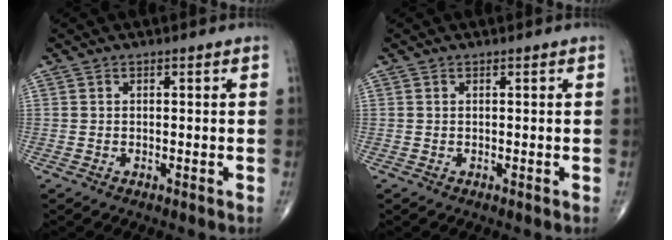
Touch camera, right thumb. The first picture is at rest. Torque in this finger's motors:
{"motor_torque": [-0.04, 0.24, -0.08, -0.02, 0.01]}